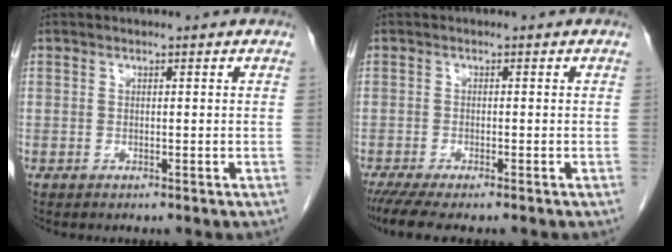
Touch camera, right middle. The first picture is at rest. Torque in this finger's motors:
{"motor_torque": [0.84, -0.58, 0.13, 0.06]}